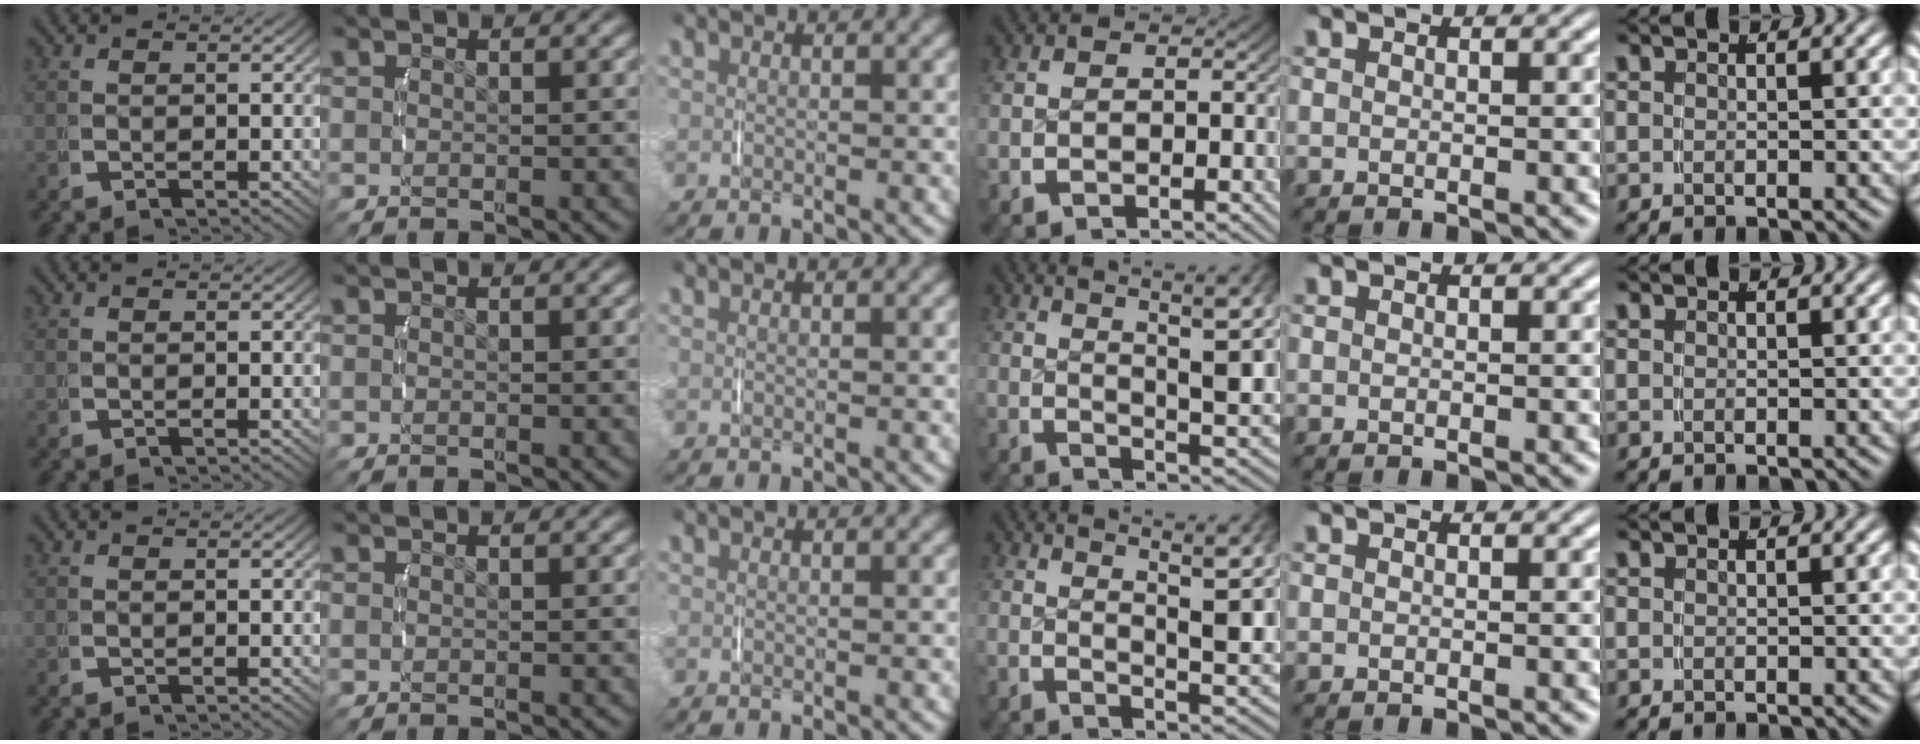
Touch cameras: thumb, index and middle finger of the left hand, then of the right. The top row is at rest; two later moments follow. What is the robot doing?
{"motion": "lift_and_place", "object": "string"}